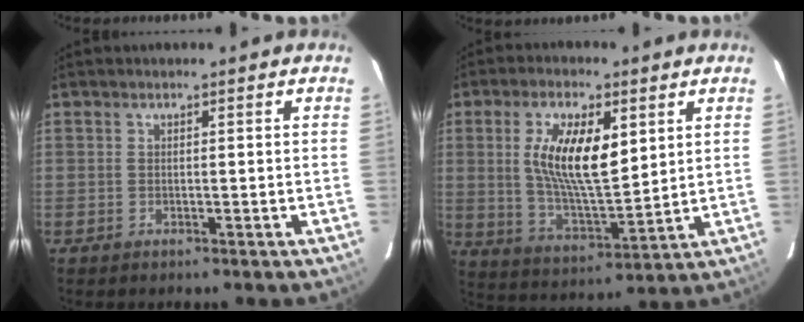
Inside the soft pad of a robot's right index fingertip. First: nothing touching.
{"total": 13.6, "force": [3.8, 4.8, 12.1], "torque": [-0.229, 0.001, 0.076]}